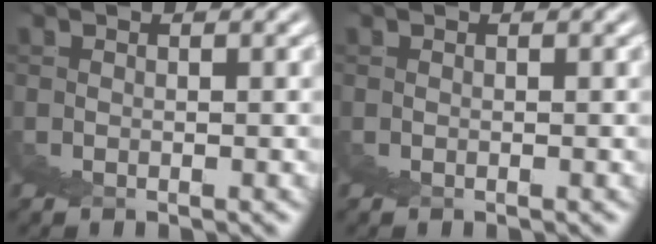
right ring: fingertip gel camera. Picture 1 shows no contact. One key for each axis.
{"total": 0.0}